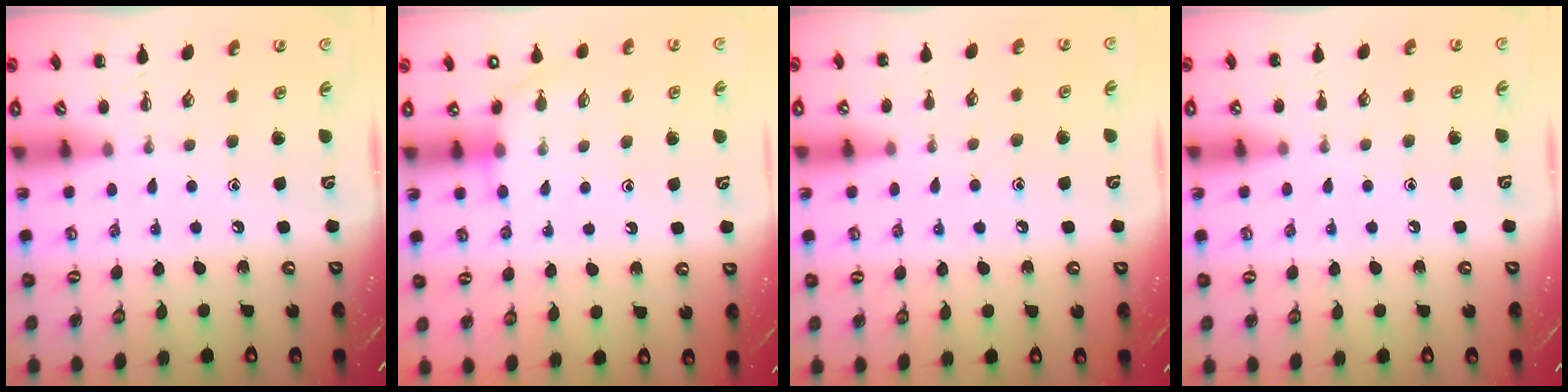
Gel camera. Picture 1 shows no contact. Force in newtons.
{"total": 5.3, "press": 5.3, "slide": 0.6}
{"total": 7.6, "press": 7.4, "slide": 1.7}
{"total": 5.6, "press": 5.2, "slide": 2.2}